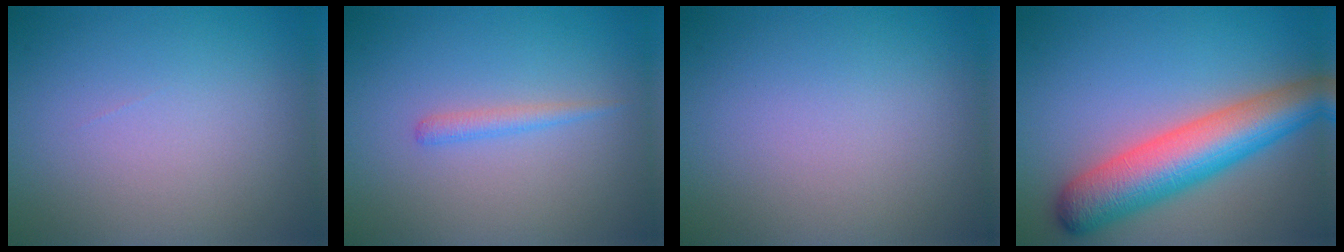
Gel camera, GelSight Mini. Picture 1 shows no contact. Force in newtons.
{"total": 1.2, "press": 1.2, "slide": 0.0}
{"total": 0.0}
{"total": 8.1, "press": 8.1, "slide": 0.3}